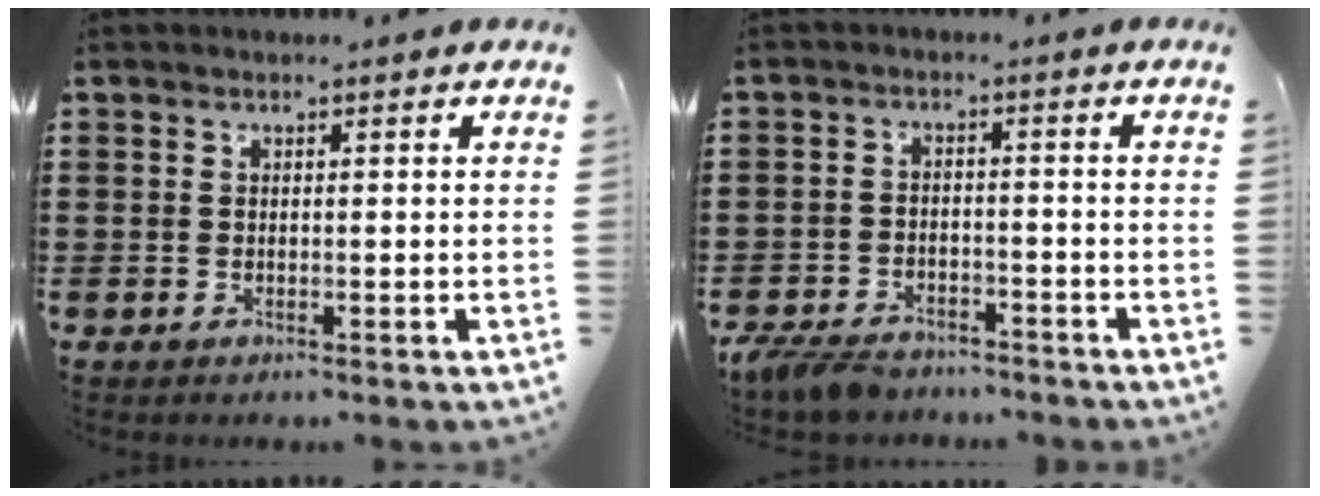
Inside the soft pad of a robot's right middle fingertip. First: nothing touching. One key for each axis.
{"total": 4.5, "fx": -4.2, "fy": 1.0, "fz": 1.0, "tx": -0.033, "ty": -0.001, "tz": -0.088}